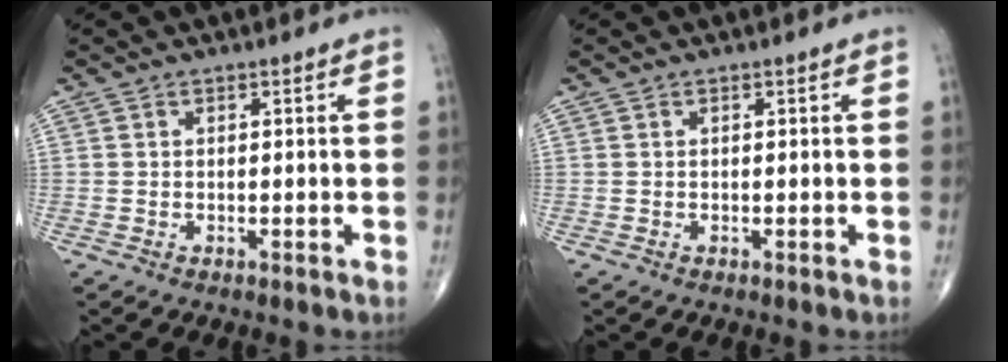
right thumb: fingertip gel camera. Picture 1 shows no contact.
{"total": 0.0}